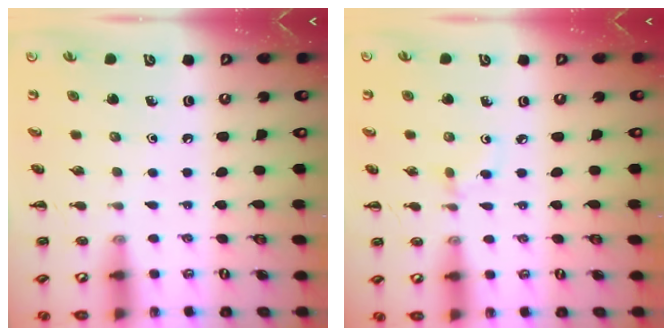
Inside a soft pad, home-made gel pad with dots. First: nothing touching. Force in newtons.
{"total": 2.6, "press": 2.3, "slide": 1.1}